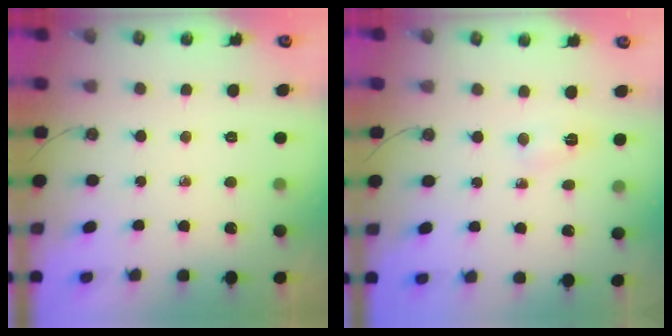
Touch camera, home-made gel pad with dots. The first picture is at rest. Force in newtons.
{"total": 2.7, "press": 2.7, "slide": 0.4}